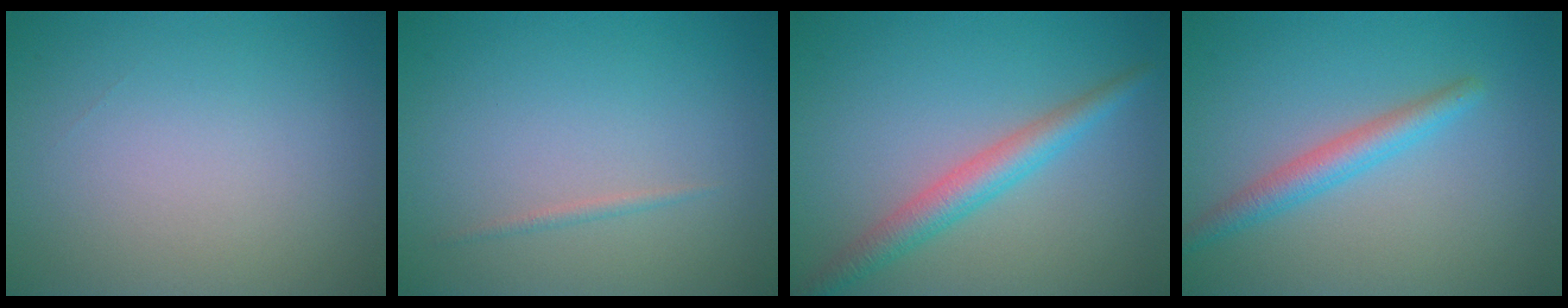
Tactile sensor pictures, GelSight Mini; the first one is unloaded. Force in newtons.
{"total": 0.6, "press": 0.6, "slide": 0.1}
{"total": 3.4, "press": 3.4, "slide": 0.1}
{"total": 2.7, "press": 2.7, "slide": 0.1}